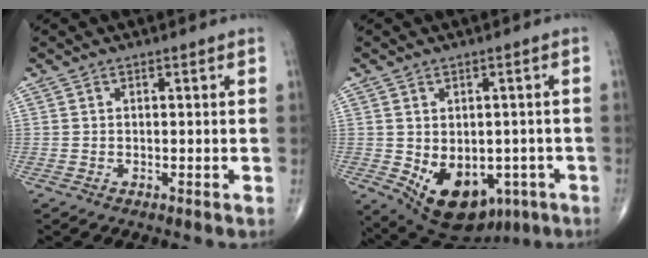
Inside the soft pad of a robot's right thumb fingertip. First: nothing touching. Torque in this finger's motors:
{"motor_torque": [-0.52, 1.07, 0.52, 0.26, 0.22]}